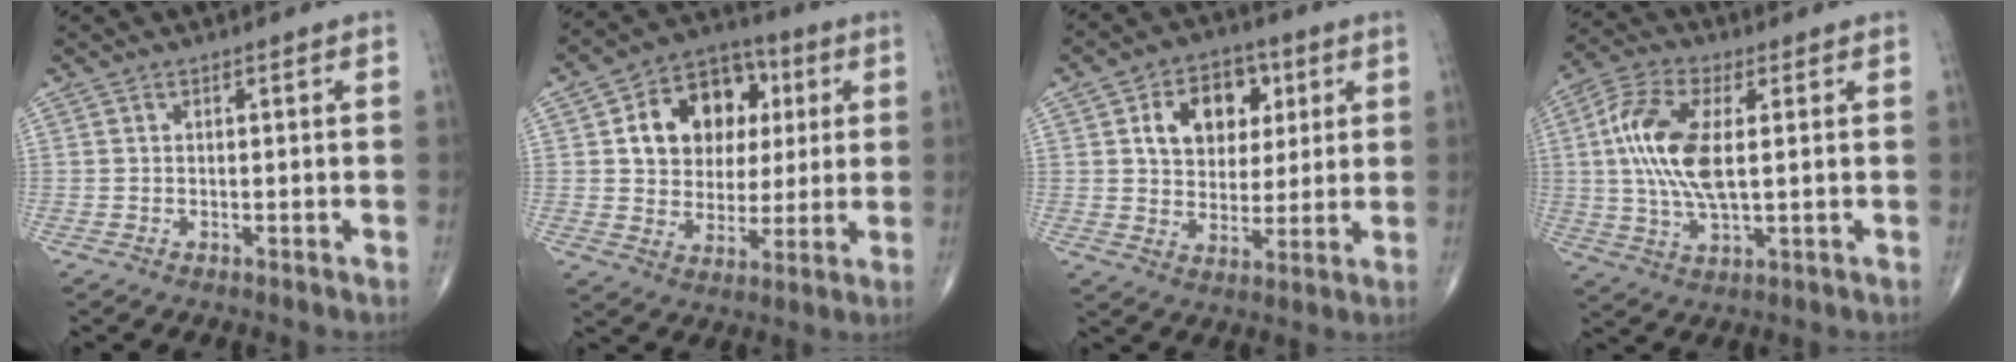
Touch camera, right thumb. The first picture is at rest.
{"total": 15.9, "force": [4.0, 12.3, 9.3], "torque": [-0.105, 0.007, 0.065]}
{"total": 12.6, "force": [4.1, 9.2, 7.6], "torque": [-0.075, -0.003, 0.067]}
{"total": 13.5, "force": [1.7, 5.7, 12.1], "torque": [-0.263, 0.002, 0.032]}